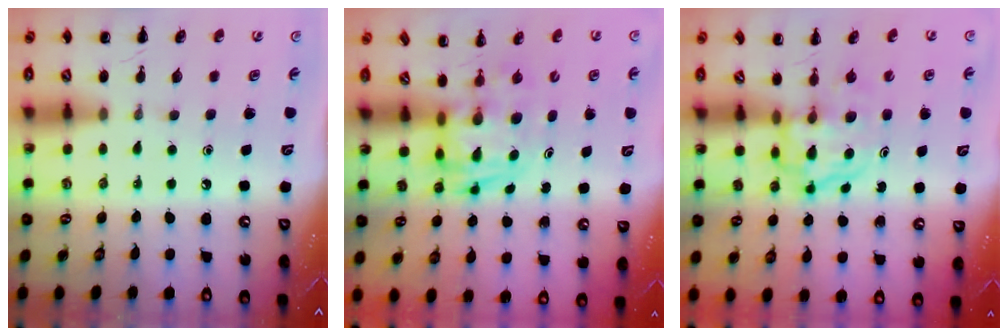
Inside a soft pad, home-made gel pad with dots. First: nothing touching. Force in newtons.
{"total": 2.6, "press": 2.6, "slide": 0.5}
{"total": 3.9, "press": 3.9, "slide": 0.5}